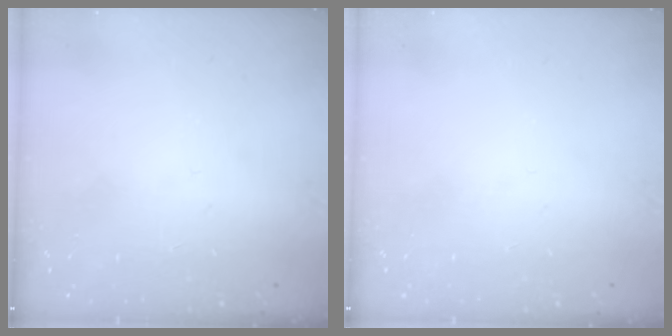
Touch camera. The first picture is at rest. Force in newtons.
{"total": 0.0}